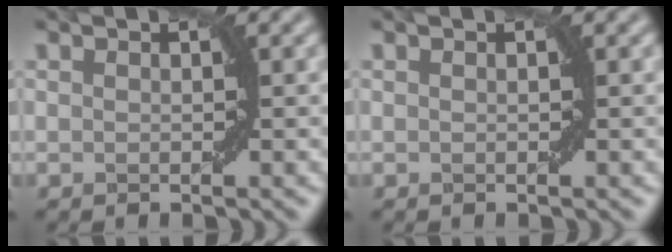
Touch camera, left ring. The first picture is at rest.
{"total": 0.0}